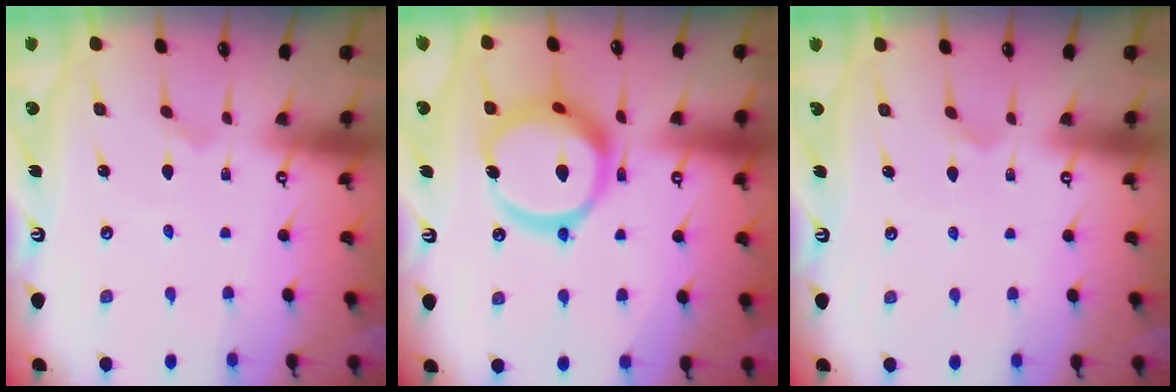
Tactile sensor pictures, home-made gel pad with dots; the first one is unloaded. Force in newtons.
{"total": 19.4, "press": 19.3, "slide": 2.1}
{"total": 3.5, "press": 3.5, "slide": 0.1}